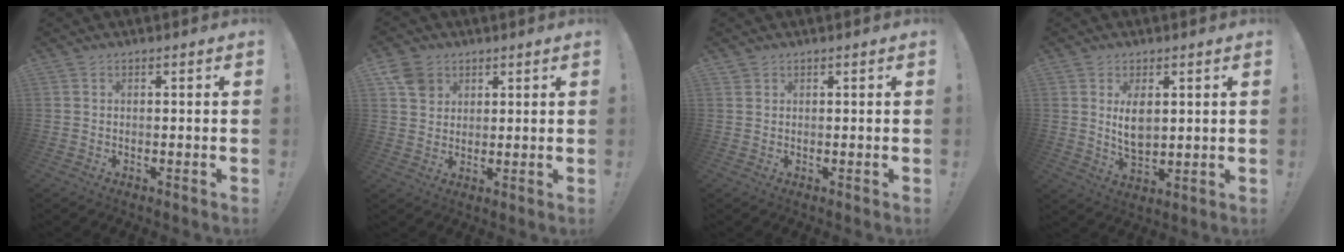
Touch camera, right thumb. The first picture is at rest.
{"total": 6.9, "force": [3.4, 5.5, 2.3], "torque": [-0.035, -0.012, 0.070]}
{"total": 0.8, "force": [0.6, 0.5, 0.1], "torque": [0.002, -0.003, 0.012]}
{"total": 6.8, "force": [2.0, 3.7, 5.3], "torque": [-0.094, -0.014, 0.031]}